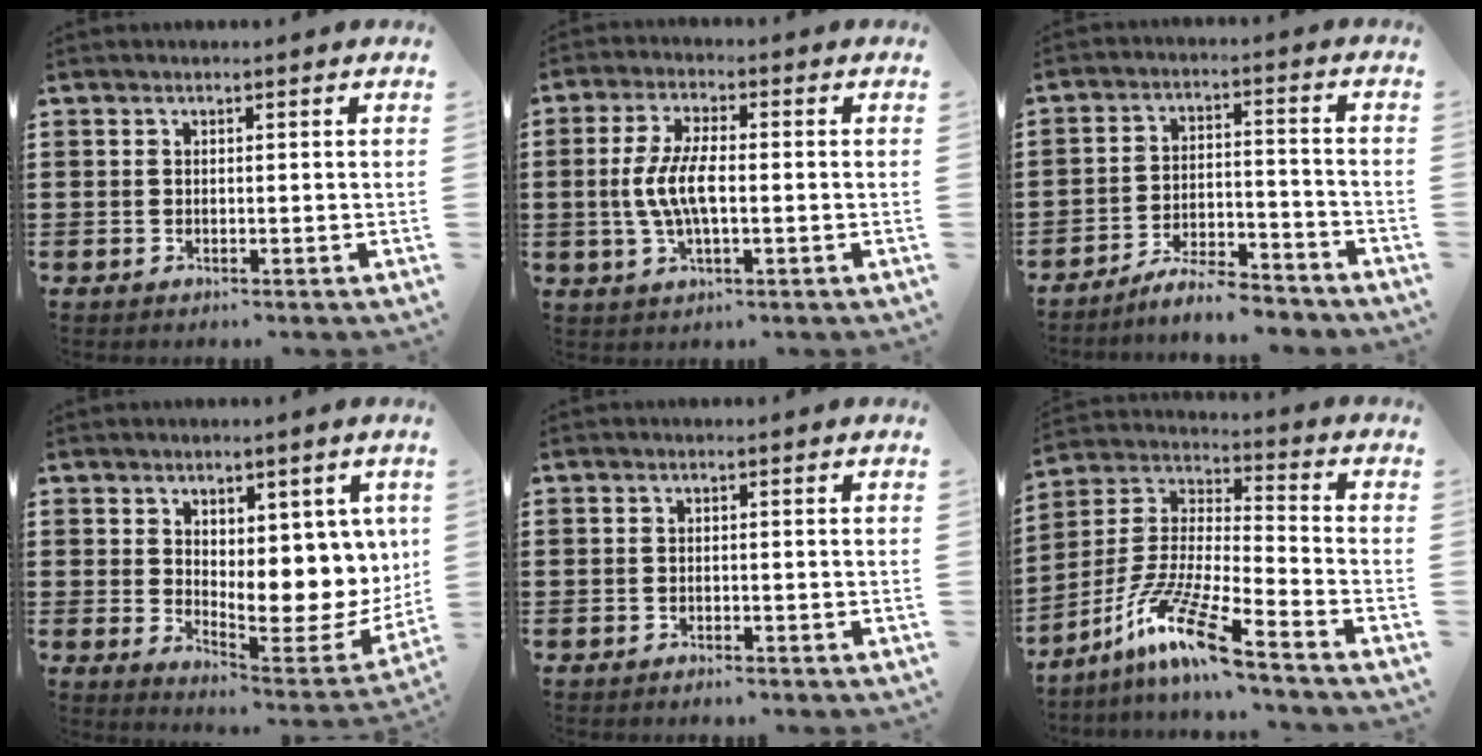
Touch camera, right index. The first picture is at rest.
{"total": 6.5, "force": [-0.8, 2.3, 6.0], "torque": [-0.142, -0.006, -0.025]}
{"total": 6.4, "force": [-6.0, 0.5, 2.2], "torque": [-0.047, 0.003, -0.116]}
{"total": 6.5, "force": [3.4, 3.5, 4.3], "torque": [-0.060, -0.042, 0.062]}
{"total": 0.7, "force": [-0.7, 0.0, 0.2], "torque": [-0.005, -0.002, -0.014]}
{"total": 11.8, "force": [-8.7, 0.4, 8.0], "torque": [-0.182, -0.013, -0.179]}